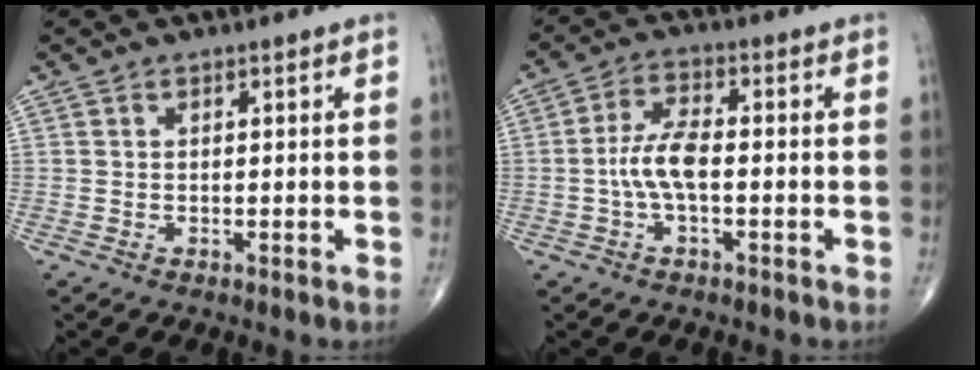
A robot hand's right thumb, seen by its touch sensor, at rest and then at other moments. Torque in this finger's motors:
{"motor_torque": [1.21, 1.05, 0.71, -0.20, 0.13]}